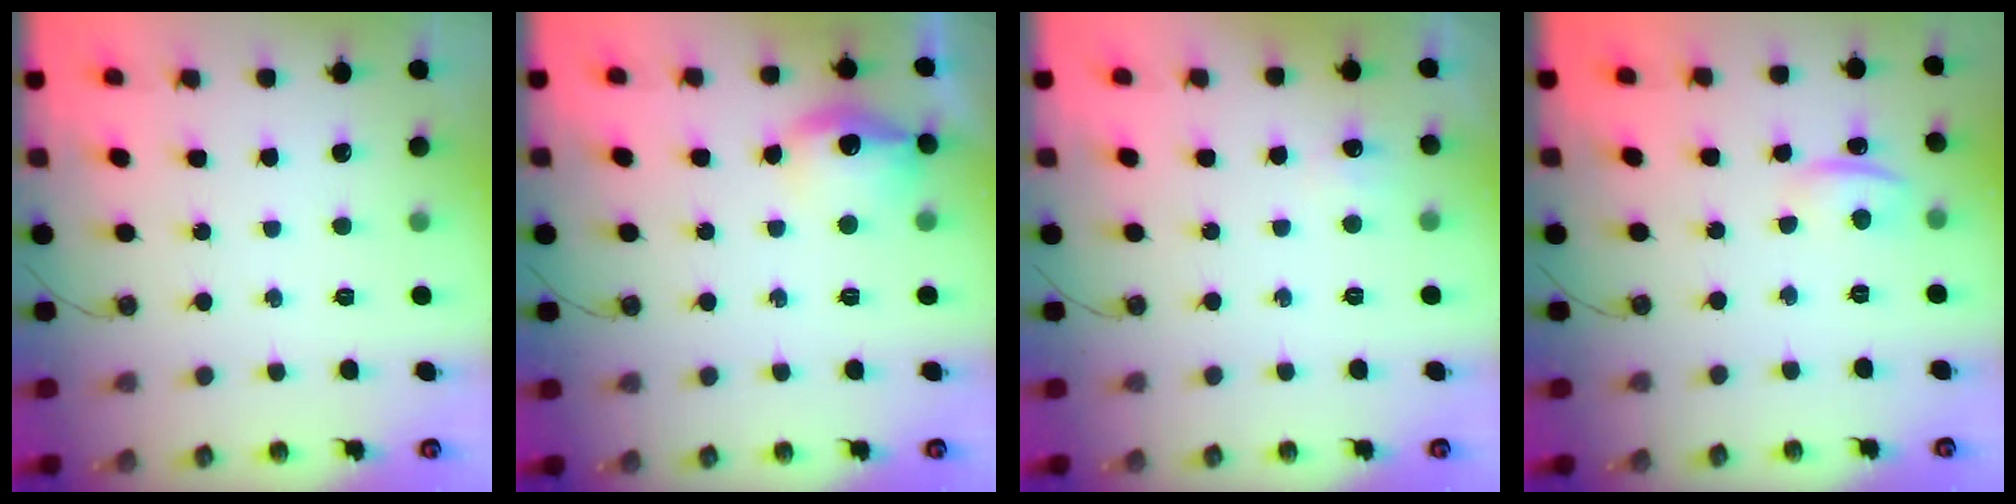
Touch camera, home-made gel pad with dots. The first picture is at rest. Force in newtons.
{"total": 13.5, "press": 13.4, "slide": 1.1}
{"total": 5.5, "press": 5.4, "slide": 0.7}
{"total": 8.7, "press": 1.6, "slide": 8.5}